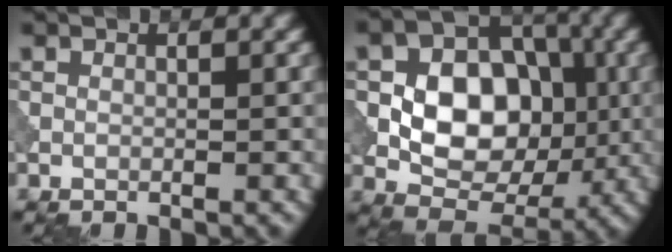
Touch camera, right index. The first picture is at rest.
{"total": 9.3, "force": [-0.5, 6.7, 6.4], "torque": [-0.101, 0.006, -0.014]}